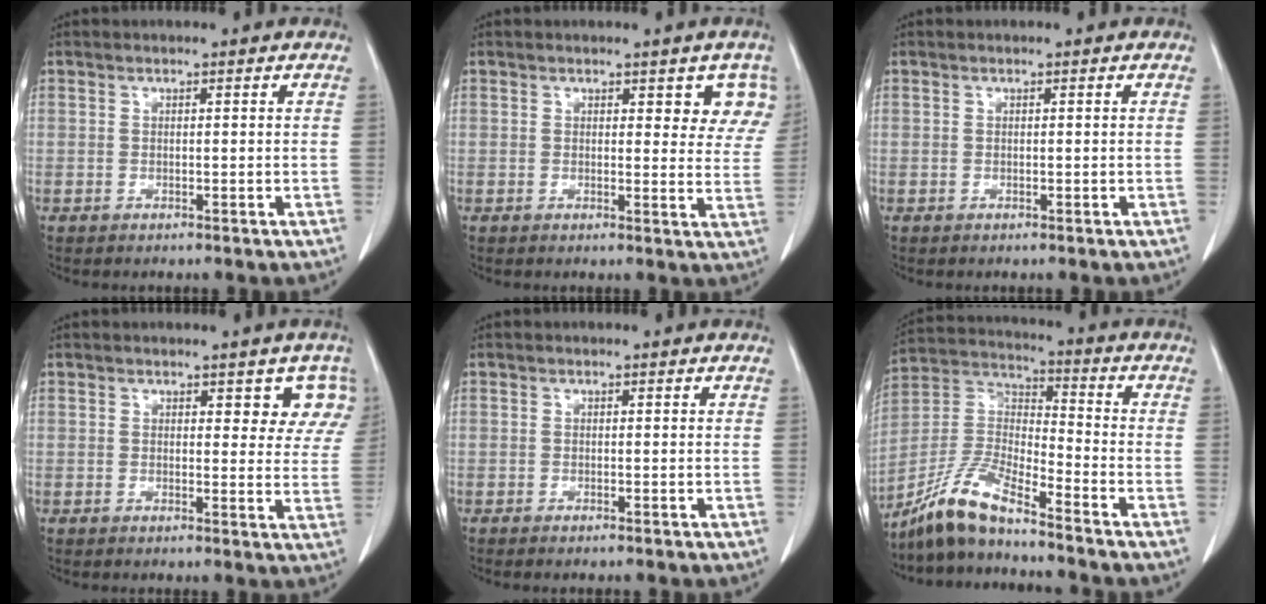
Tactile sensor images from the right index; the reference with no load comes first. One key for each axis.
{"total": 5.8, "fx": 3.3, "fy": 2.6, "fz": 4.0, "tx": -0.025, "ty": -0.005, "tz": 0.026}
{"total": 0.0}
{"total": 5.3, "fx": 3.1, "fy": 2.9, "fz": 3.3, "tx": -0.010, "ty": -0.002, "tz": 0.023}
{"total": 1.0, "fx": -0.8, "fy": 0.0, "fz": 0.6, "tx": -0.010, "ty": -0.002, "tz": -0.012}
{"total": 10.4, "fx": -8.9, "fy": 0.9, "fz": 5.3, "tx": -0.122, "ty": 0.001, "tz": -0.178}